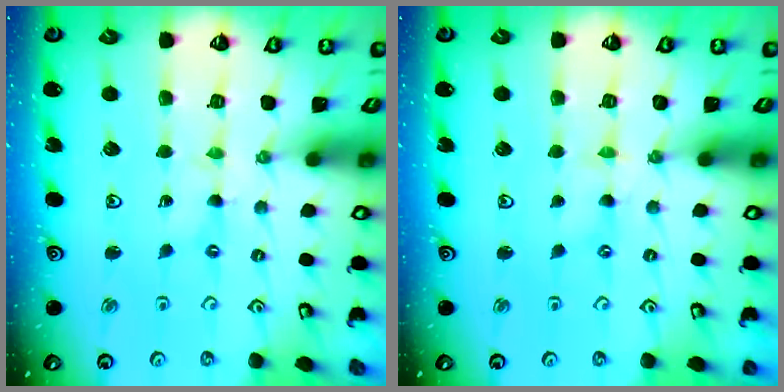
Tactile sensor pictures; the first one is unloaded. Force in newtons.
{"total": 0.0}